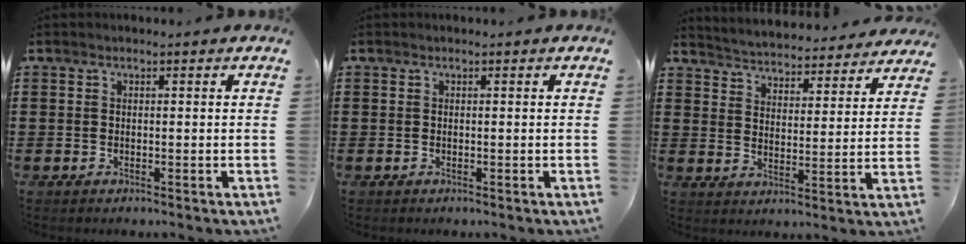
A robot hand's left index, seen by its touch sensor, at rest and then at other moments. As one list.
[{"total": 0.0}, {"total": 3.9, "force": [3.9, -0.3, -0.2], "torque": [-0.021, -0.037, 0.062]}]